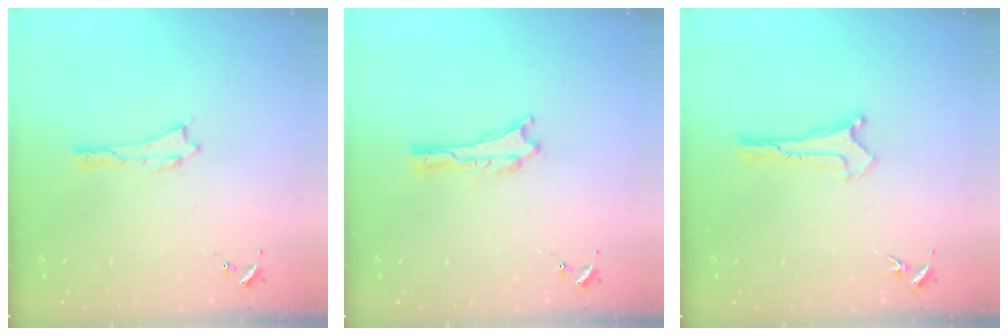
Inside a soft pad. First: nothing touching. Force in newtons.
{"total": 0.0}
{"total": 0.0}